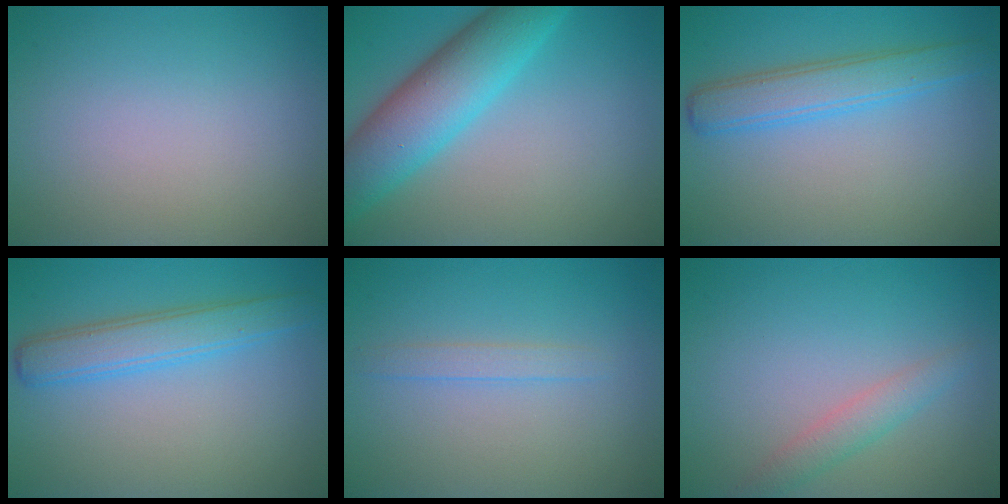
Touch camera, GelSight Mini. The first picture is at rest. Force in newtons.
{"total": 7.6, "press": 7.6, "slide": 0.2}
{"total": 3.7, "press": 3.7, "slide": 0.1}
{"total": 3.7, "press": 3.7, "slide": 0.1}
{"total": 1.2, "press": 1.2, "slide": 0.2}
{"total": 2.0, "press": 2.0, "slide": 0.0}